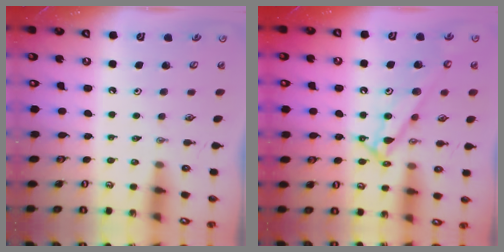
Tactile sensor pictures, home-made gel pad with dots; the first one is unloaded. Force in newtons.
{"total": 10.6, "press": 10.6, "slide": 0.3}